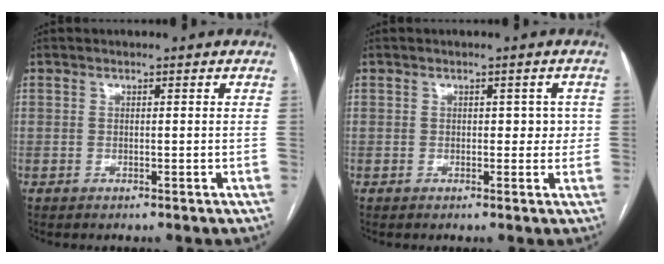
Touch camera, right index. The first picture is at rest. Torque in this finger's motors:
{"motor_torque": [0.13, 0.06, 0.05, 0.01]}